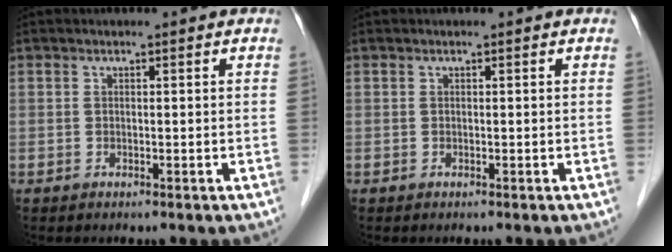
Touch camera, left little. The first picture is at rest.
{"total": 0.0}